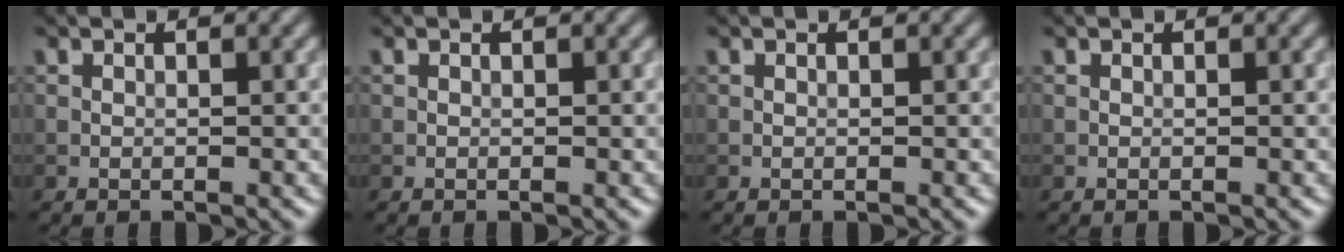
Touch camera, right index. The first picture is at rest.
{"total": 0.0}
{"total": 0.0}
{"total": 0.0}